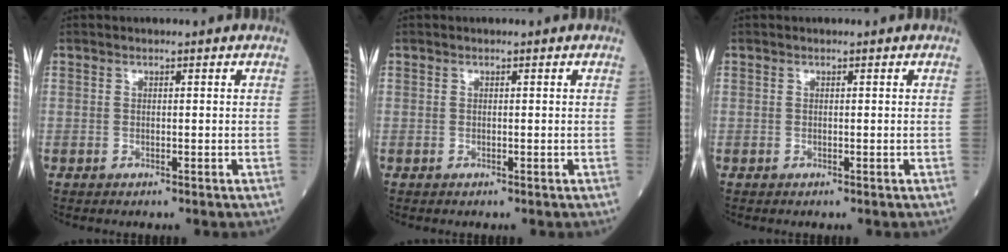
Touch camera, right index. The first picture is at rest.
{"total": 0.0}
{"total": 0.0}